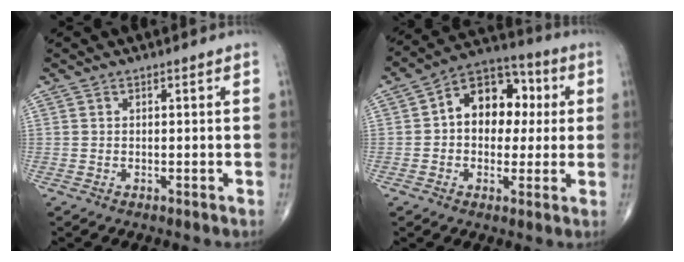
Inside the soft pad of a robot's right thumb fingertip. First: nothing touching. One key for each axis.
{"total": 13.3, "fx": 1.9, "fy": 9.5, "fz": 9.1, "tx": -0.091, "ty": 0.025, "tz": 0.016}